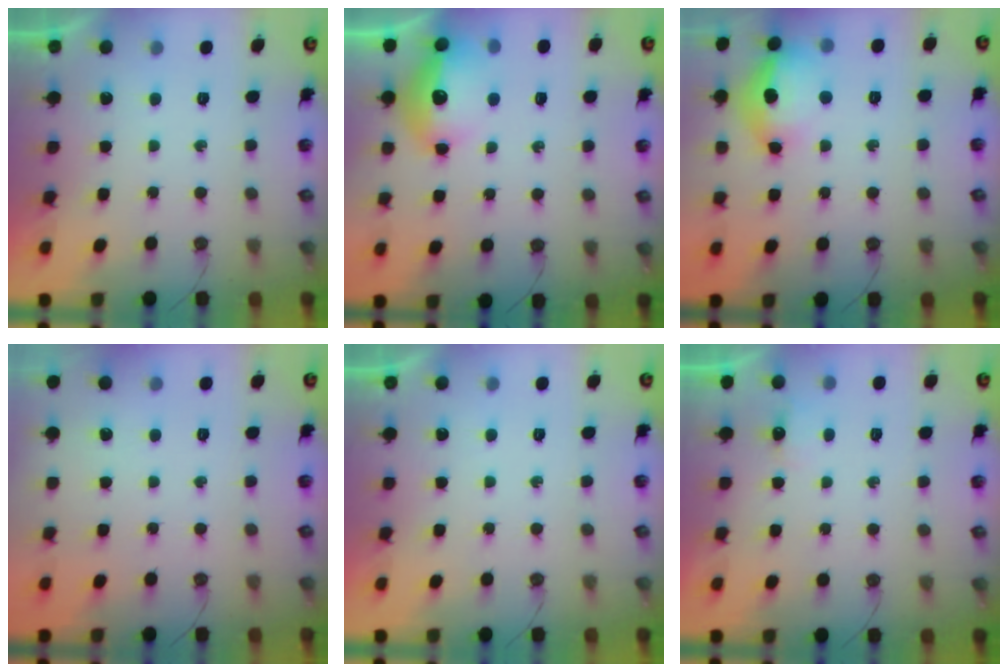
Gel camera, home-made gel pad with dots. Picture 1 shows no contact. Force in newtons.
{"total": 15.0, "press": 14.9, "slide": 1.4}
{"total": 21.9, "press": 18.2, "slide": 12.1}
{"total": 0.0}
{"total": 0.0}
{"total": 2.7, "press": 2.6, "slide": 0.4}